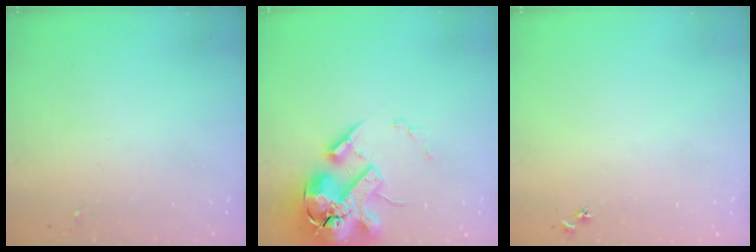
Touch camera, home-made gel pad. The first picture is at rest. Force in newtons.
{"total": 20.7, "press": 20.4, "slide": 3.5}
{"total": 3.0, "press": 2.9, "slide": 0.4}